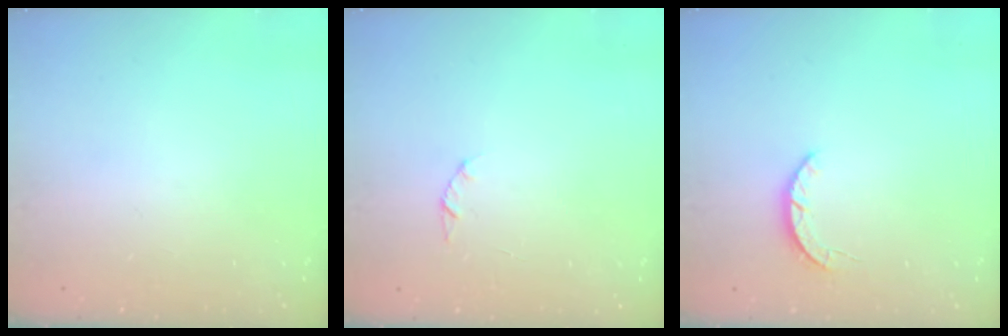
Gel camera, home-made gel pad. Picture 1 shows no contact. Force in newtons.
{"total": 1.4, "press": 1.4, "slide": 0.3}
{"total": 2.2, "press": 2.2, "slide": 0.4}